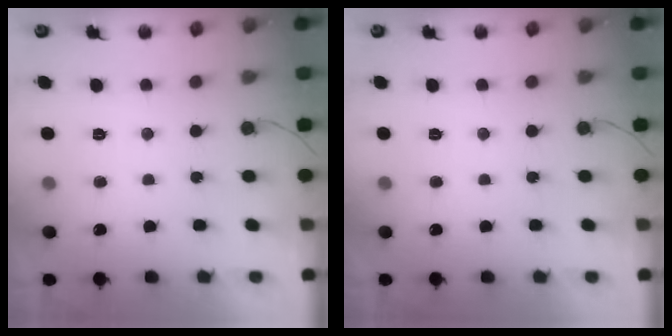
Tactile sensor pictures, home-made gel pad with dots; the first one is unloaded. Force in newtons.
{"total": 0.0}